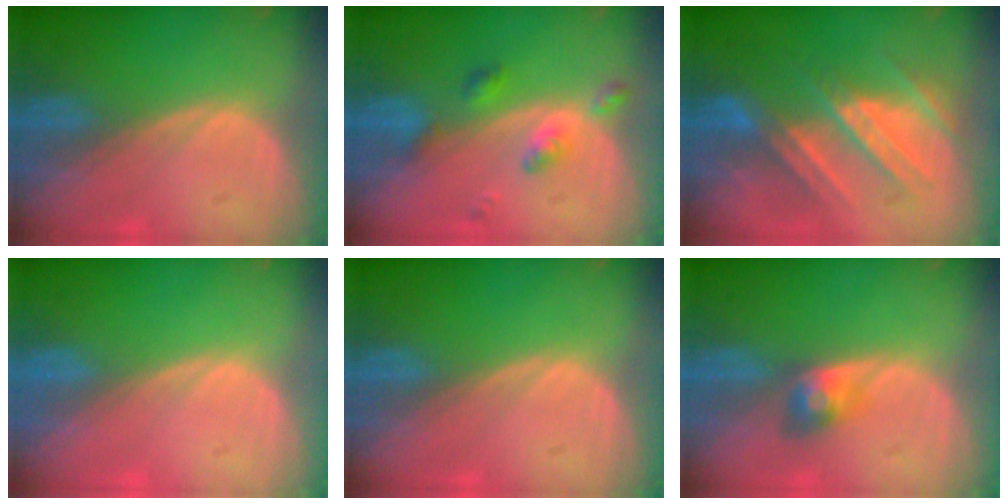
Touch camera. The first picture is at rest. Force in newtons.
{"total": 4.2, "press": 4.2, "slide": 0.2}
{"total": 8.4, "press": 8.4, "slide": 0.1}
{"total": 0.0}
{"total": 0.0}
{"total": 3.1, "press": 3.1, "slide": 0.1}